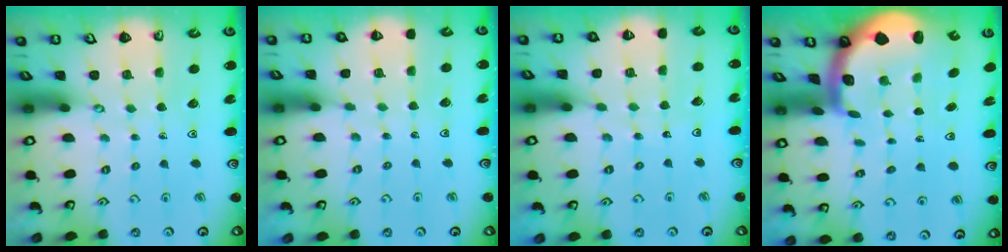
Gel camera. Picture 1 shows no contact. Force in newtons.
{"total": 2.5, "press": 2.5, "slide": 0.4}
{"total": 5.5, "press": 5.5, "slide": 0.4}
{"total": 2.6, "press": 2.6, "slide": 0.6}